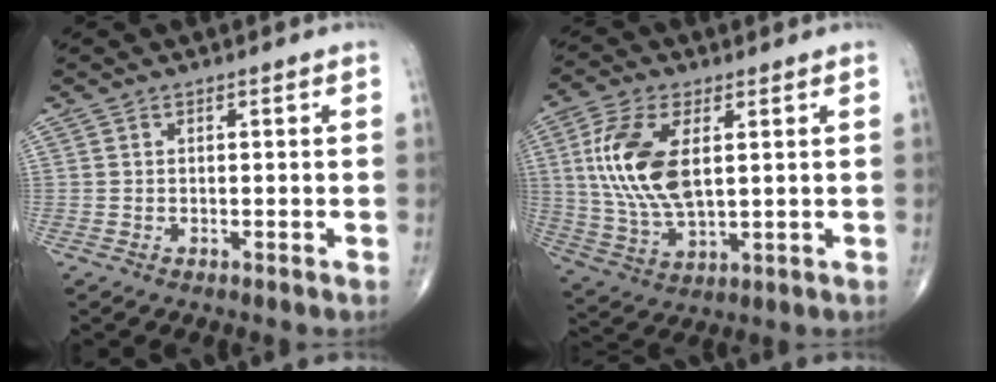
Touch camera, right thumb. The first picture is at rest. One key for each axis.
{"total": 14.1, "fx": 2.8, "fy": 6.9, "fz": 12.0, "tx": -0.255, "ty": -0.009, "tz": 0.061}